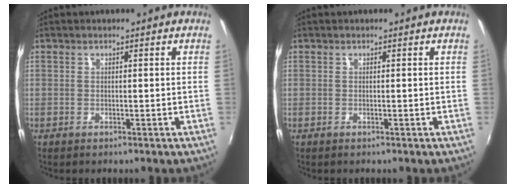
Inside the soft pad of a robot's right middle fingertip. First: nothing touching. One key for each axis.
{"total": 0.0}